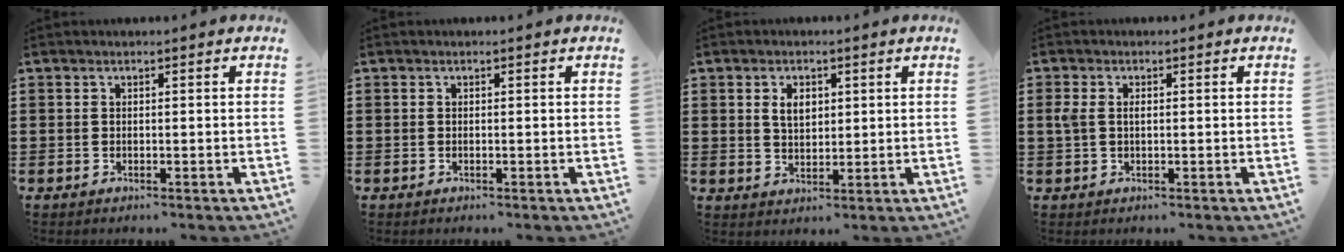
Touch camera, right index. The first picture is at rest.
{"total": 0.0}
{"total": 3.3, "force": [1.0, 2.1, 2.3], "torque": [-0.053, 0.010, 0.016]}
{"total": 2.1, "force": [0.3, 1.2, 1.7], "torque": [-0.043, 0.004, 0.001]}